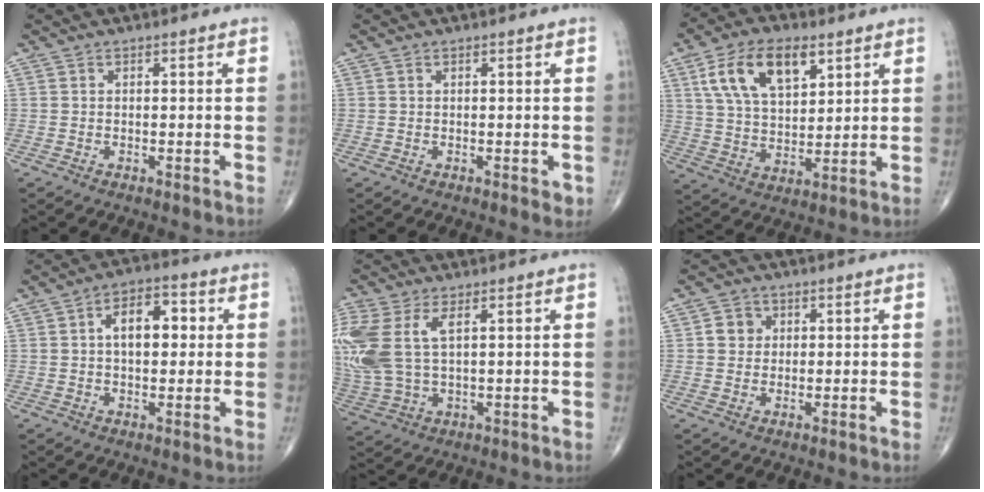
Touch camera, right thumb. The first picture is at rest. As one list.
[{"total": 1.3, "force": [0.0, 0.7, 1.2], "torque": [-0.009, -0.003, 0.000]}, {"total": 14.2, "force": [6.5, 7.6, 10.2], "torque": [-0.166, -0.013, 0.122]}, {"total": 8.8, "force": [1.4, 5.0, 7.1], "torque": [-0.091, 0.017, 0.018]}, {"total": 15.8, "force": [3.9, 8.5, 12.7], "torque": [-0.331, 0.000, 0.084]}, {"total": 3.3, "force": [0.7, 3.0, 1.1], "torque": [0.001, 0.002, 0.007]}]